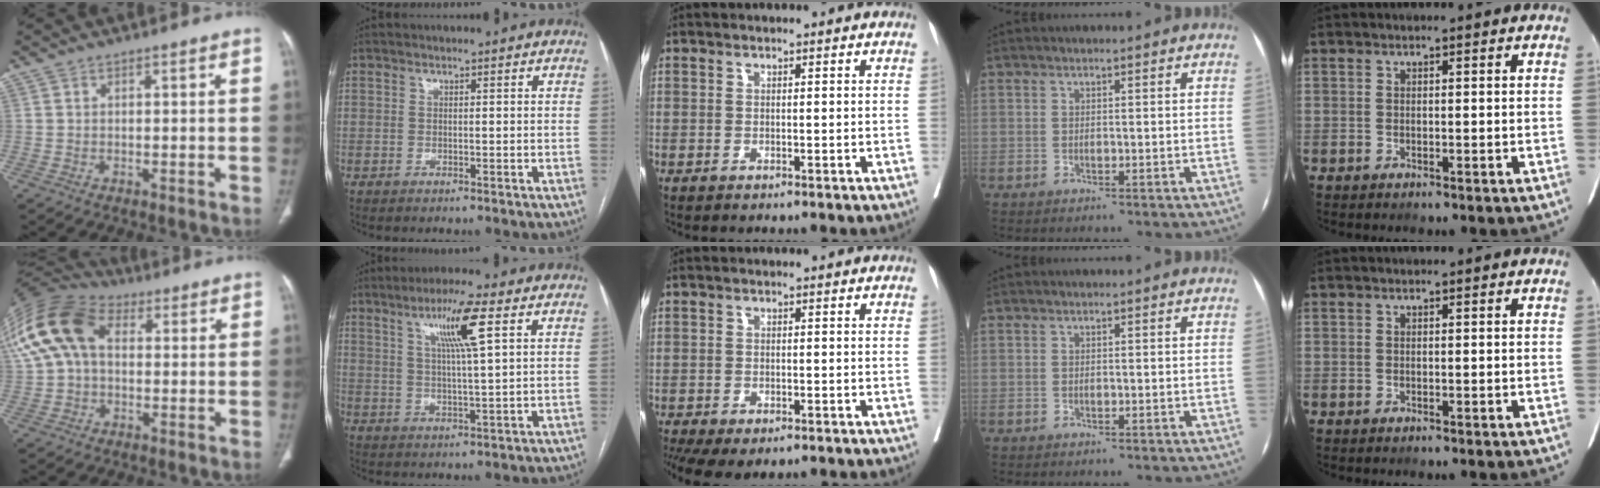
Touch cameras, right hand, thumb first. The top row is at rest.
{"thumb": {"total": 18.7, "force": [3.8, 12.8, 13.1], "torque": [-0.294, 0.048, 0.062]}, "index": {"total": 8.6, "force": [3.7, -0.2, 7.7], "torque": [-0.138, 0.005, 0.065]}, "middle": {"total": 8.4, "force": [-6.0, 3.6, 4.7], "torque": [-0.093, -0.006, -0.086]}}